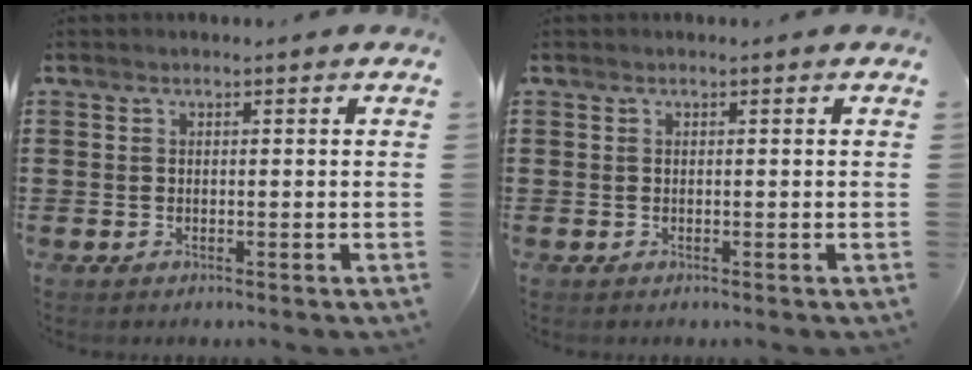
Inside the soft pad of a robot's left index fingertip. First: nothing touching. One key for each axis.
{"total": 0.0}